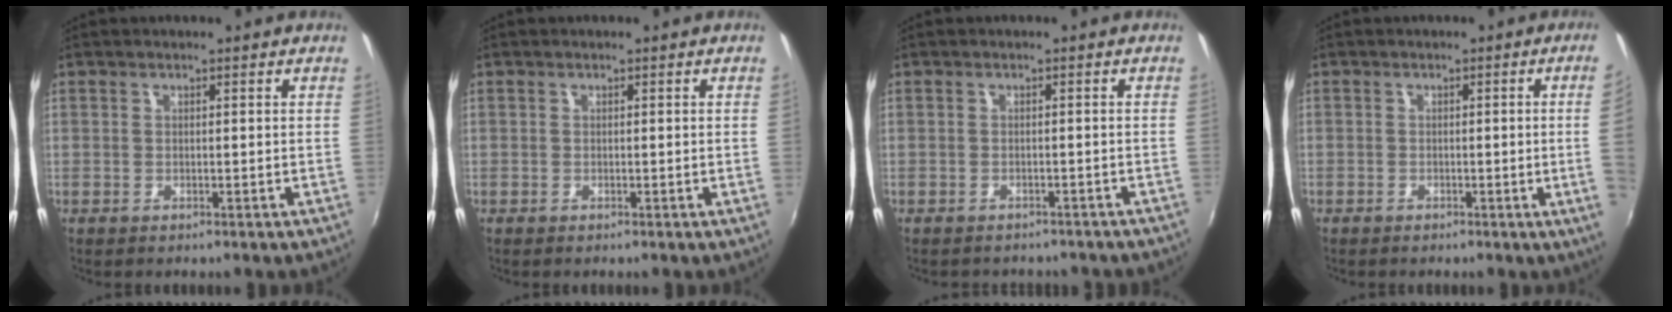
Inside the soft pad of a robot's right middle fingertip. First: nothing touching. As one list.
[{"total": 0.0}, {"total": 6.7, "force": [-5.8, 2.3, 2.2], "torque": [-0.048, -0.017, -0.070]}, {"total": 3.9, "force": [-0.2, -1.7, 3.5], "torque": [-0.057, -0.010, 0.003]}]